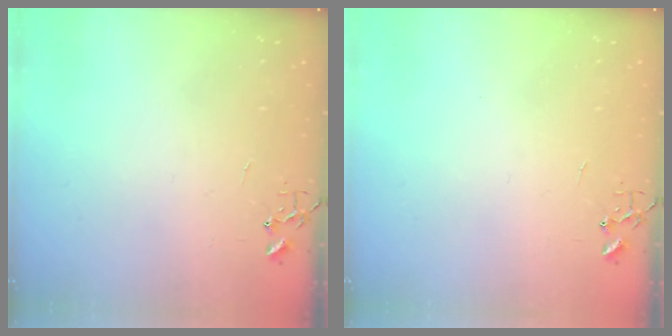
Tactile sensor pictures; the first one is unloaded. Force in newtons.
{"total": 0.0}